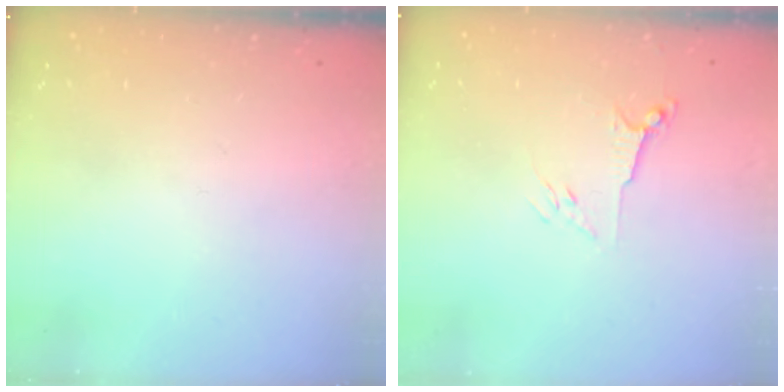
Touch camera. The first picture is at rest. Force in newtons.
{"total": 3.5, "press": 3.5, "slide": 0.7}